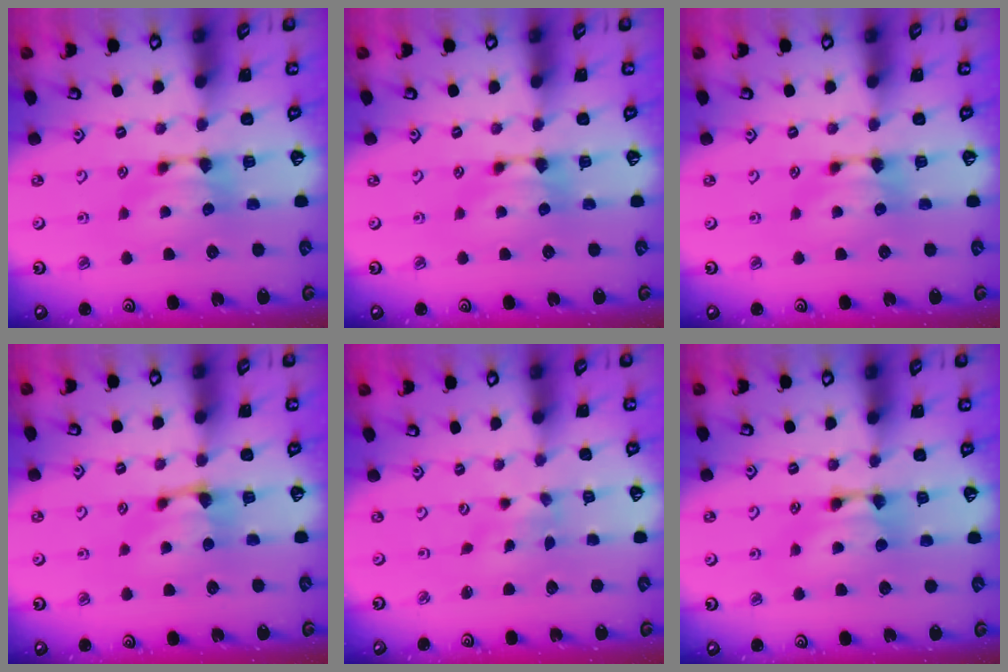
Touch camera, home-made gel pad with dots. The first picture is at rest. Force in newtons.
{"total": 0.0}
{"total": 0.0}
{"total": 2.0, "press": 1.9, "slide": 0.7}
{"total": 3.4, "press": 3.2, "slide": 1.0}
{"total": 2.2, "press": 2.2, "slide": 0.1}